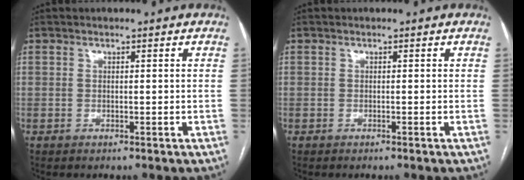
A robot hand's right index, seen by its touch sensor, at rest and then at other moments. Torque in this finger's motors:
{"motor_torque": [0.00, -0.03, -0.04, -0.04]}